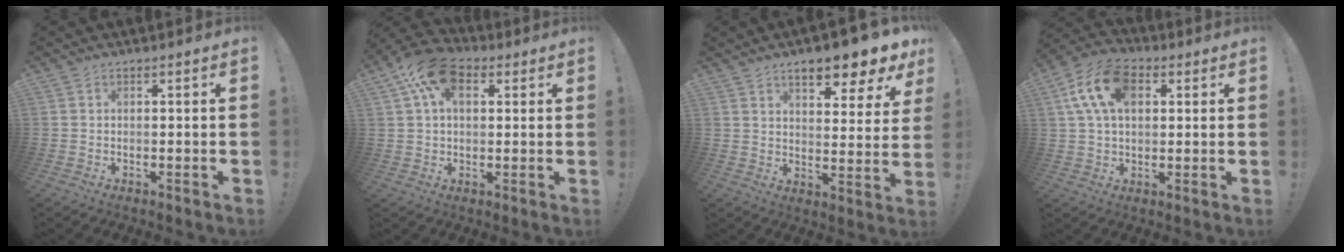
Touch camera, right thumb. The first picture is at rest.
{"total": 12.4, "force": [4.3, 7.5, 8.9], "torque": [-0.159, -0.001, 0.080]}
{"total": 10.0, "force": [7.3, 2.4, 6.4], "torque": [-0.085, -0.053, 0.118]}
{"total": 15.2, "force": [4.8, 9.7, 10.7], "torque": [-0.192, 0.004, 0.090]}